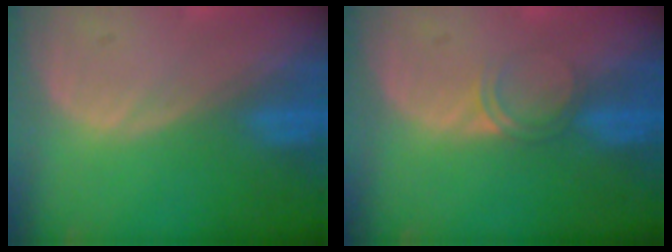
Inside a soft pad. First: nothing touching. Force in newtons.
{"total": 2.1, "press": 1.8, "slide": 1.1}